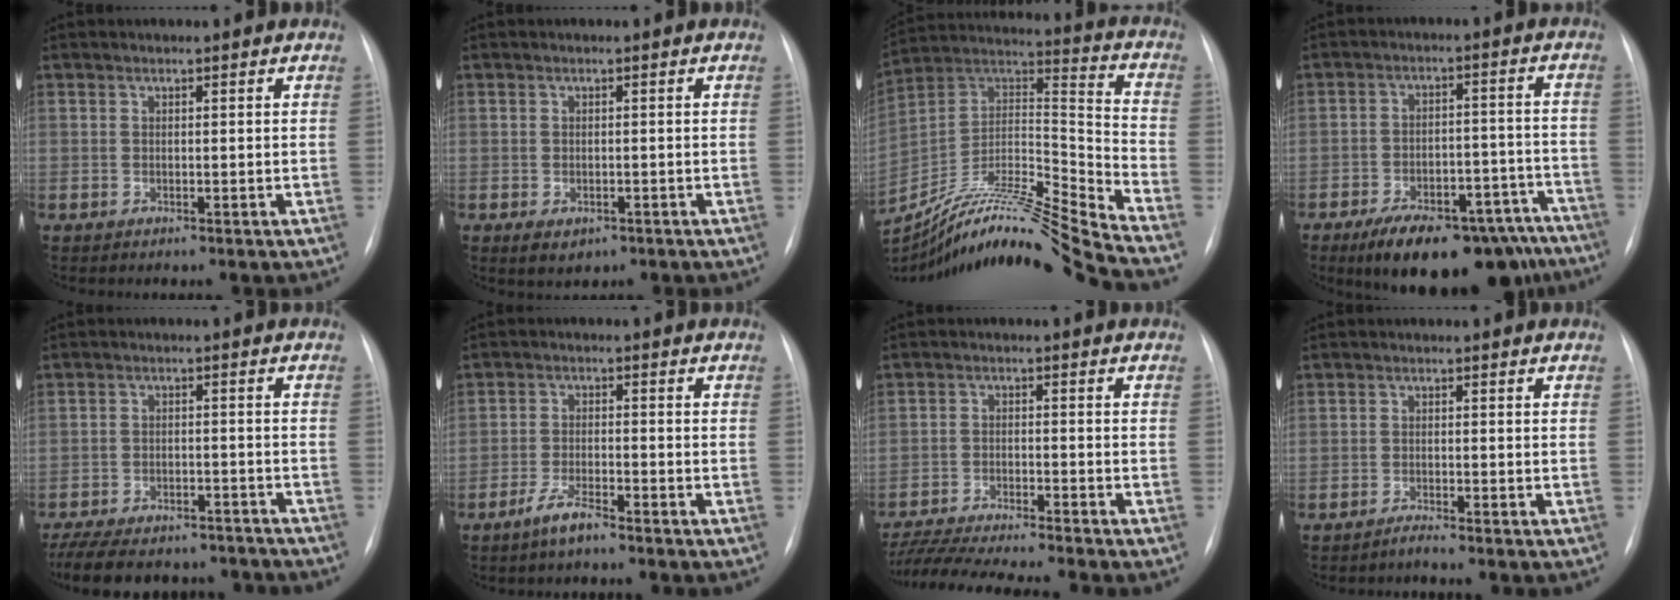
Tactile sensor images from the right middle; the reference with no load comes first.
{"total": 2.7, "force": [-1.3, 1.7, 1.6], "torque": [-0.023, -0.003, -0.006]}
{"total": 22.8, "force": [-20.4, -2.6, 9.9], "torque": [-0.197, 0.004, -0.355]}
{"total": 20.3, "force": [-15.9, 7.9, 10.0], "torque": [-0.097, 0.029, -0.215]}
{"total": 18.4, "force": [-16.1, 5.8, 6.6], "torque": [-0.166, -0.007, -0.219]}
{"total": 3.8, "force": [-3.0, 0.4, 2.2], "torque": [-0.050, -0.004, -0.060]}
{"total": 13.8, "force": [-12.4, -0.6, 6.0], "torque": [-0.099, -0.017, -0.205]}
{"total": 1.2, "force": [-1.1, -0.4, 0.3], "torque": [-0.007, -0.002, -0.019]}